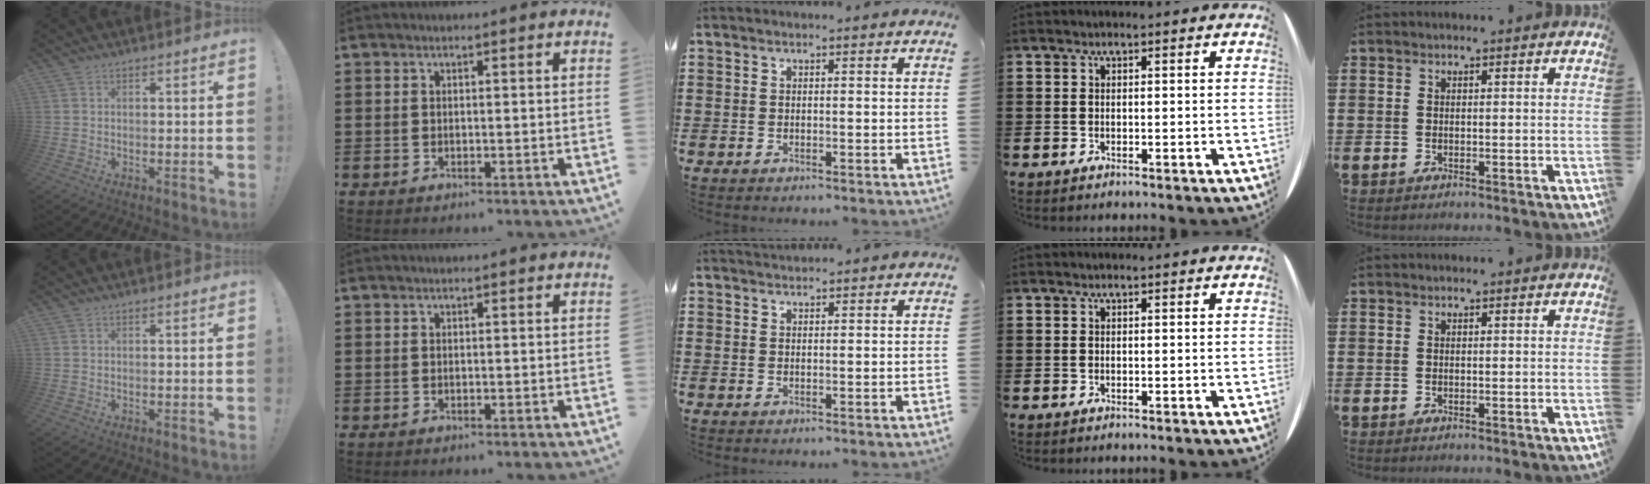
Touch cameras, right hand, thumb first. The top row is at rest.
{"middle": {"total": 1.3, "force": [1.2, 0.2, -0.1], "torque": [-0.001, 0.000, 0.024]}}